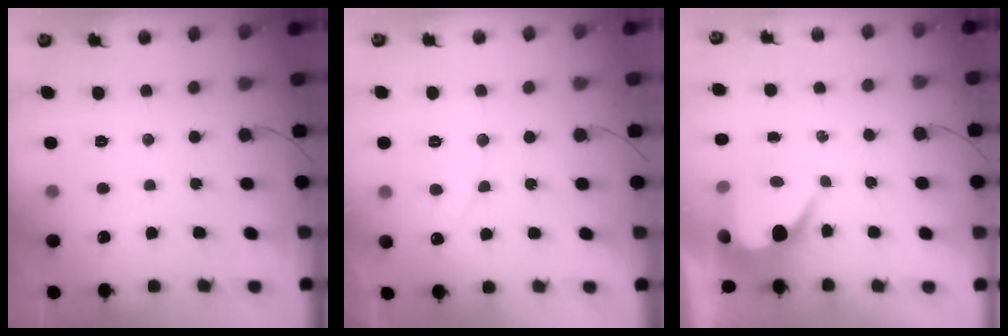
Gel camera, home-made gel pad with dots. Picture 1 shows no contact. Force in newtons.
{"total": 5.2, "press": 5.2, "slide": 0.4}
{"total": 6.8, "press": 6.8, "slide": 0.5}